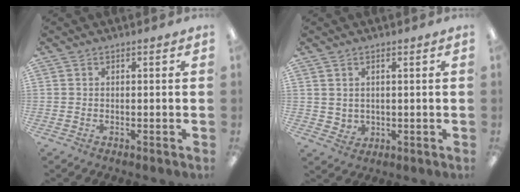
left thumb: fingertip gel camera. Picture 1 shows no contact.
{"total": 3.0, "force": [2.0, 2.2, 0.4], "torque": [-0.005, -0.010, 0.036]}